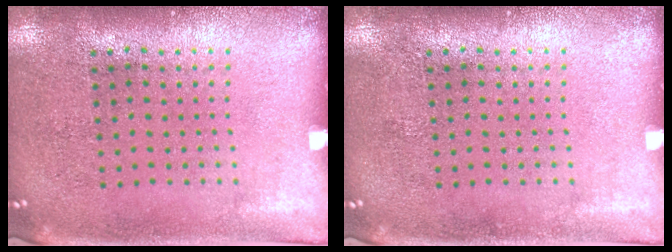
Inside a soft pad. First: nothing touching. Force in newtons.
{"total": 0.0}